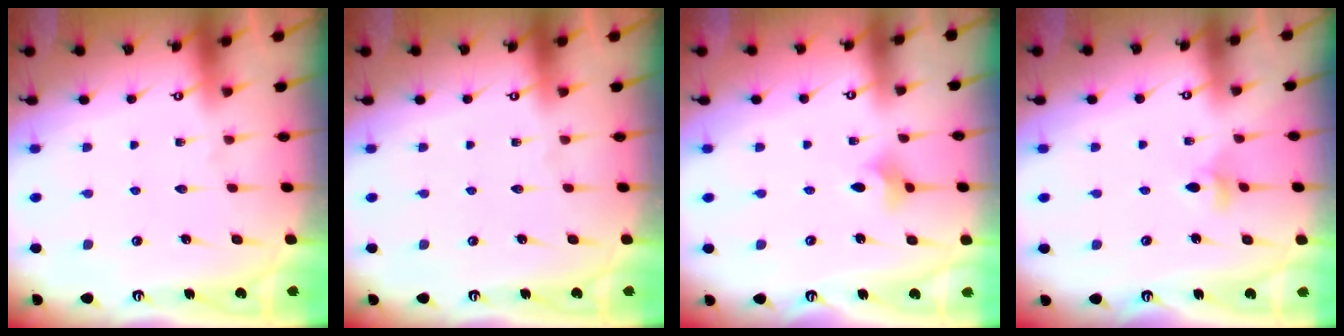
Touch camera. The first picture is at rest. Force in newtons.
{"total": 0.0}
{"total": 4.2, "press": 4.1, "slide": 0.8}
{"total": 3.9, "press": 3.9, "slide": 0.5}